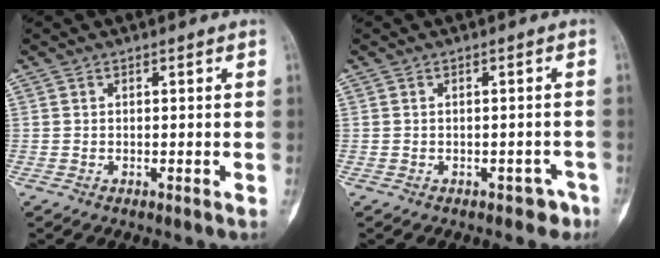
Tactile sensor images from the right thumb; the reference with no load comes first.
{"total": 2.9, "force": [-2.0, 1.9, 1.0], "torque": [0.006, 0.021, -0.020]}